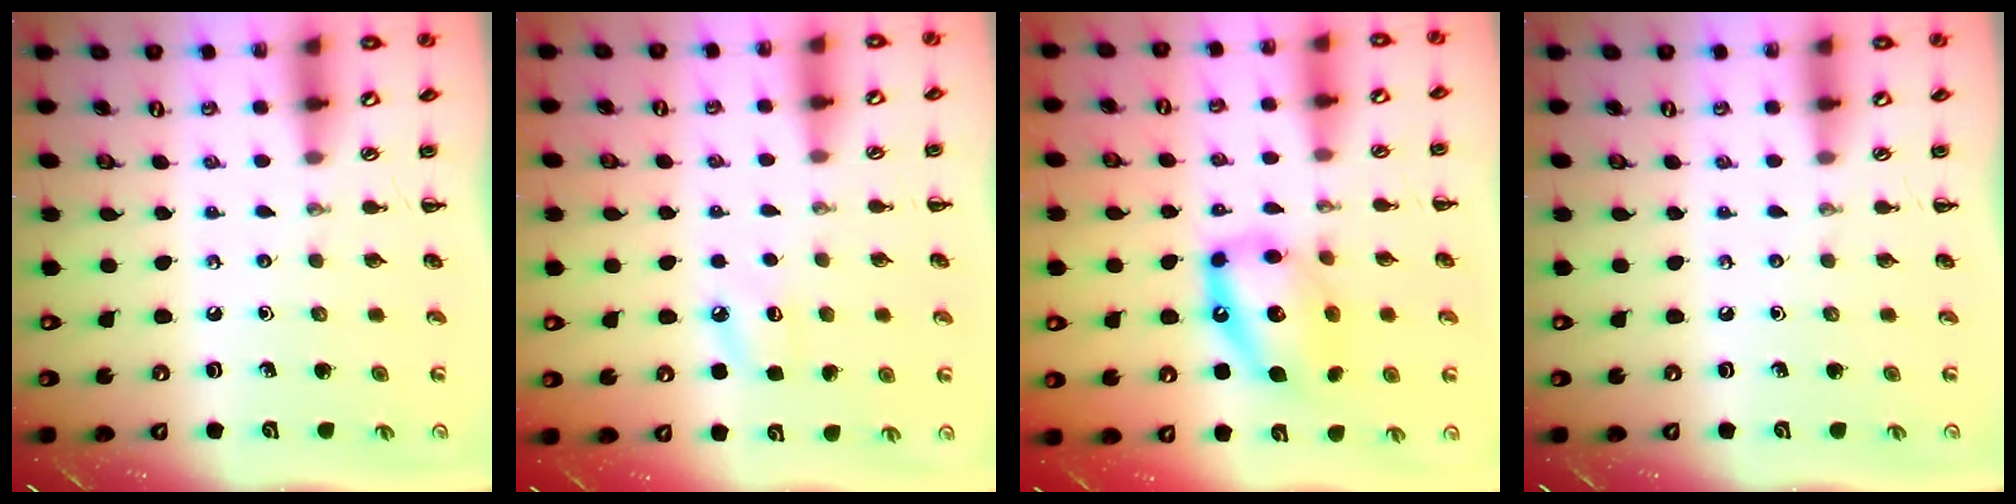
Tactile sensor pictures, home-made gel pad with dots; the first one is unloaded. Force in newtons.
{"total": 6.1, "press": 5.8, "slide": 1.7}
{"total": 12.5, "press": 12.0, "slide": 3.4}
{"total": 0.0}